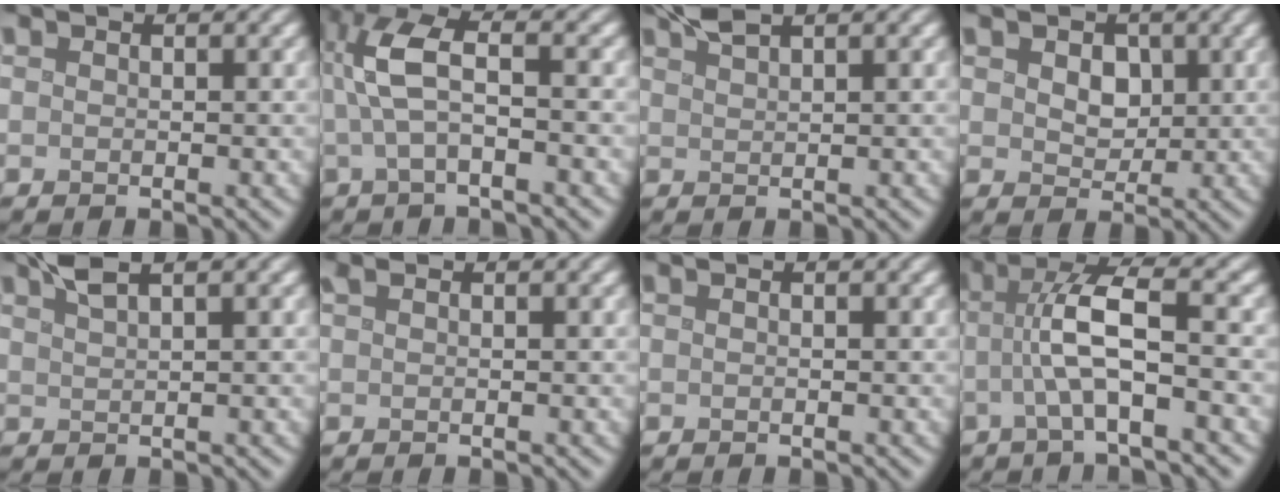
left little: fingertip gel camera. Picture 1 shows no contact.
{"total": 4.9, "force": [0.2, 1.5, 4.7], "torque": [-0.101, 0.016, -0.004]}
{"total": 2.4, "force": [1.9, 0.4, 1.4], "torque": [-0.022, 0.010, 0.038]}
{"total": 3.6, "force": [1.1, 2.6, 2.2], "torque": [-0.046, 0.005, 0.010]}
{"total": 2.6, "force": [1.9, 0.5, 1.8], "torque": [-0.027, 0.012, 0.037]}
{"total": 0.7, "force": [0.4, 0.2, 0.5], "torque": [-0.010, 0.004, 0.007]}
{"total": 0.0}
{"total": 5.5, "force": [-0.8, 0.9, 5.4], "torque": [-0.104, 0.018, -0.022]}